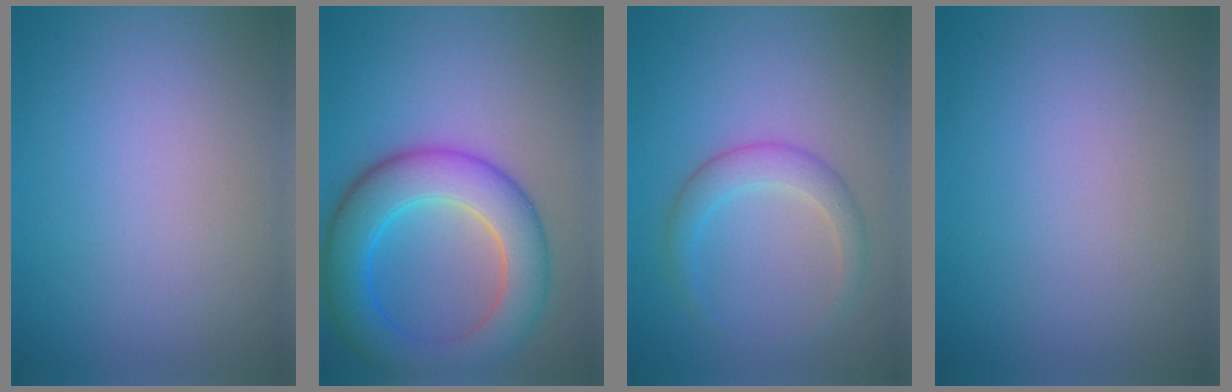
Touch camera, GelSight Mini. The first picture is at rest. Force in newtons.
{"total": 7.9, "press": 7.9, "slide": 0.1}
{"total": 2.6, "press": 2.6, "slide": 0.1}
{"total": 0.0}